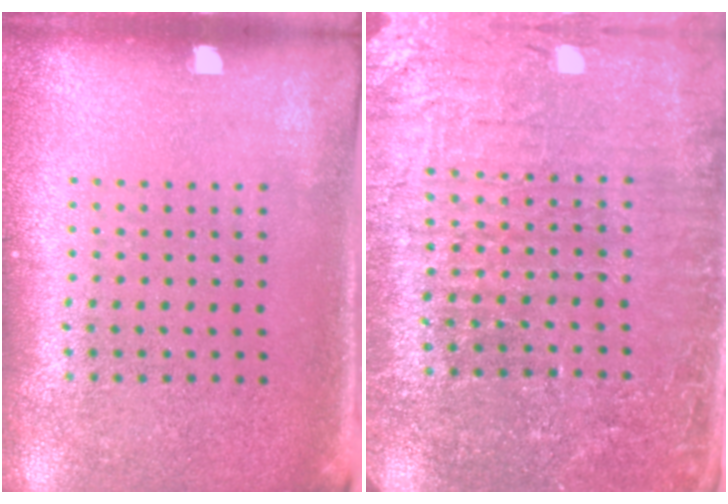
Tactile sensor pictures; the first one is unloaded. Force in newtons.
{"total": 4.4, "press": 4.2, "slide": 1.4}